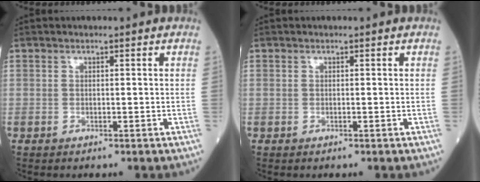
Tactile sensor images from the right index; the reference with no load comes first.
{"total": 0.0}